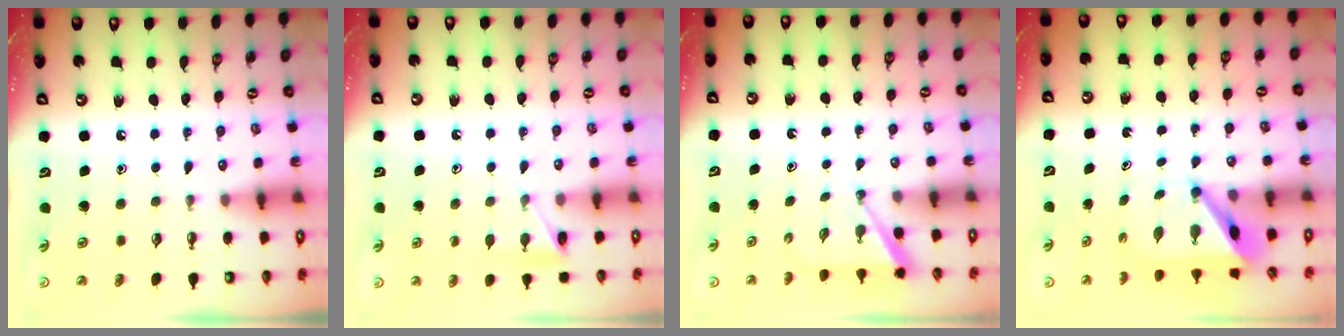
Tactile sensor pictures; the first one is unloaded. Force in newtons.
{"total": 6.6, "press": 6.6, "slide": 0.6}
{"total": 2.3, "press": 2.3, "slide": 0.3}
{"total": 5.3, "press": 5.3, "slide": 0.4}